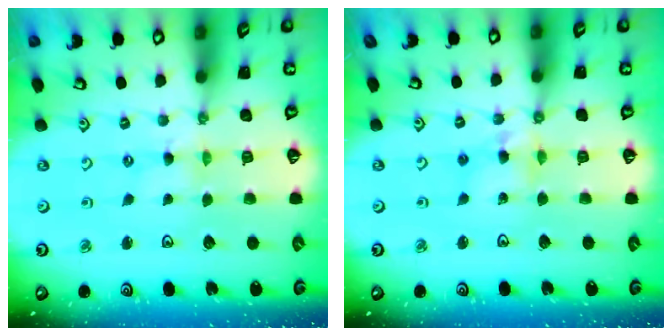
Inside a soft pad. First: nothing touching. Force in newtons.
{"total": 7.1, "press": 7.1, "slide": 0.7}